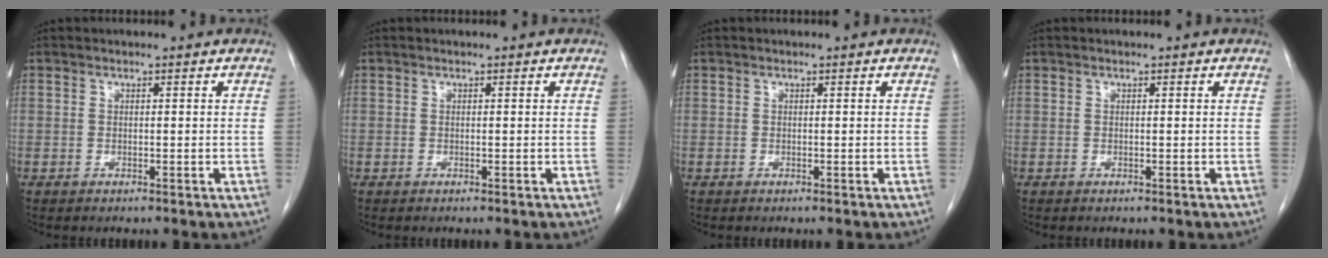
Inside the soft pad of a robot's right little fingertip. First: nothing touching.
{"total": 0.0}
{"total": 0.0}
{"total": 0.0}